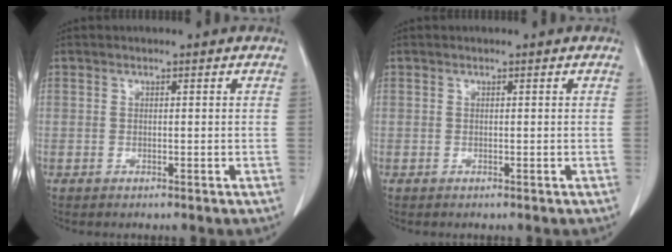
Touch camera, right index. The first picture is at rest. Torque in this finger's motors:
{"motor_torque": [0.00, 0.00, 0.00, 0.00]}